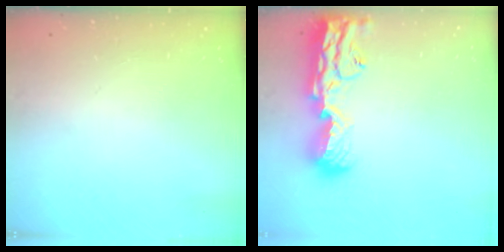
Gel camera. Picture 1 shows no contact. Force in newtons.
{"total": 18.1, "press": 17.4, "slide": 5.2}